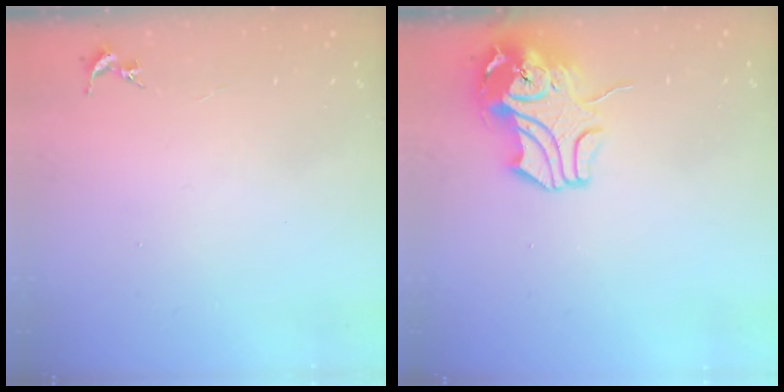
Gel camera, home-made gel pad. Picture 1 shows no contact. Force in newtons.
{"total": 12.4, "press": 12.3, "slide": 2.0}